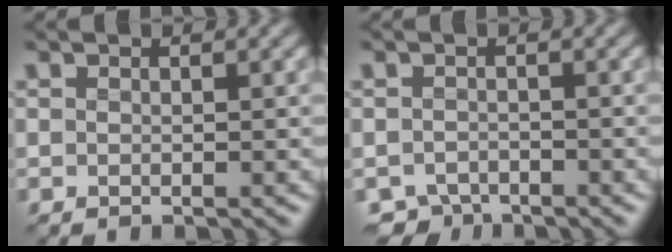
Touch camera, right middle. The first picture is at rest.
{"total": 2.5, "force": [-2.4, 0.8, 0.2], "torque": [0.001, -0.011, -0.047]}